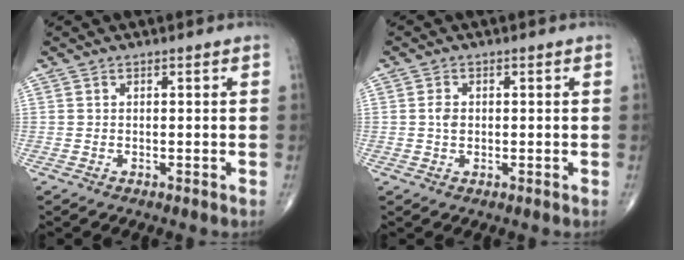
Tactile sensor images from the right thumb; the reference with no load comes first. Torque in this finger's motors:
{"motor_torque": [0.57, 0.51, 0.54, 0.14, -0.02]}